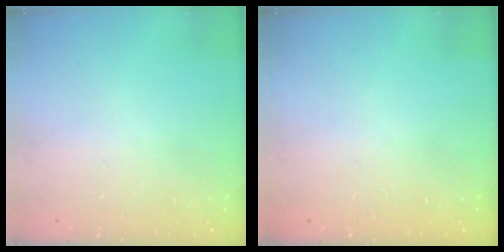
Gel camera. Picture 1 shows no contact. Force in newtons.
{"total": 0.0}